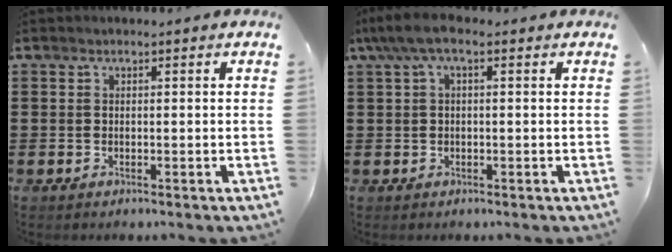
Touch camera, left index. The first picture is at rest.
{"total": 3.9, "force": [0.7, 1.2, 3.7], "torque": [-0.082, 0.001, 0.006]}